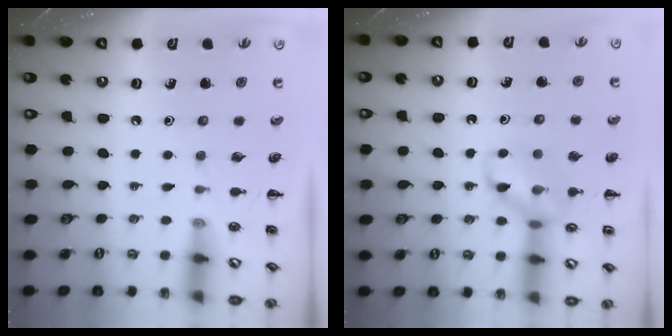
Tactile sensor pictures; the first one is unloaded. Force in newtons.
{"total": 13.0, "press": 12.9, "slide": 1.5}